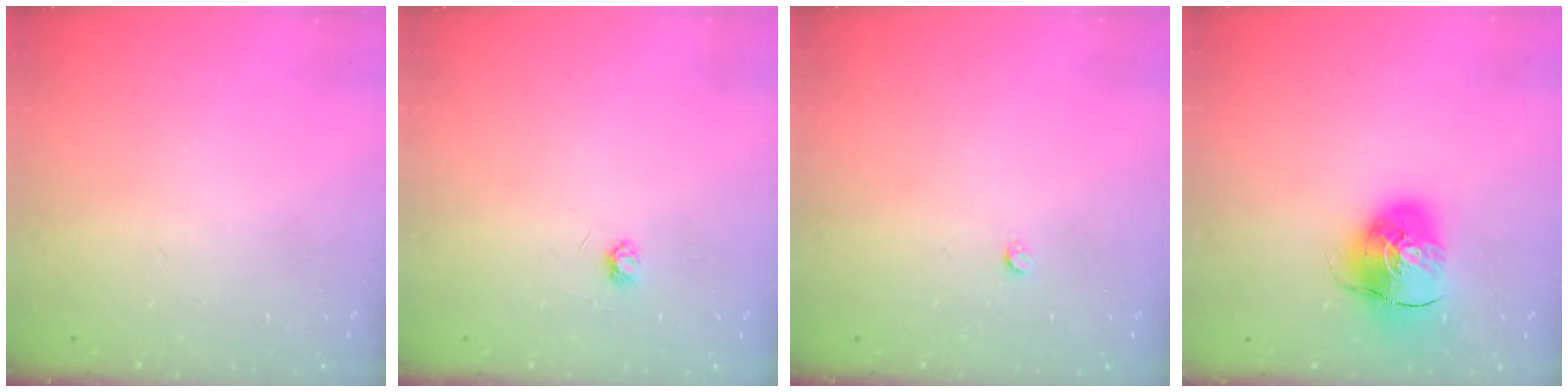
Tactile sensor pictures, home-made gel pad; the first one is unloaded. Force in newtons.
{"total": 2.6, "press": 2.6, "slide": 0.3}
{"total": 2.4, "press": 2.4, "slide": 0.3}
{"total": 8.9, "press": 8.9, "slide": 1.2}